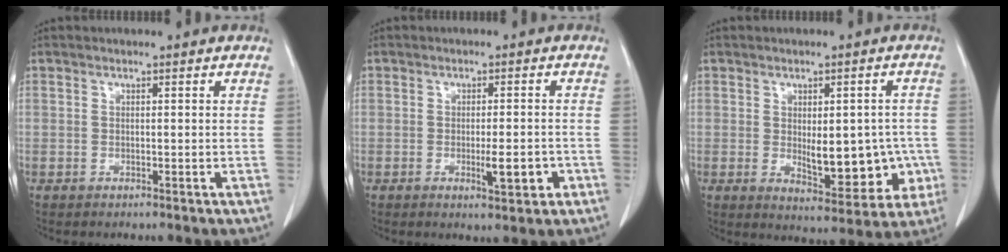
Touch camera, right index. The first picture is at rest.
{"total": 4.4, "force": [-1.5, 0.9, 4.0], "torque": [-0.060, -0.002, -0.015]}
{"total": 10.4, "force": [-1.3, 4.7, 9.1], "torque": [-0.111, 0.003, 0.000]}